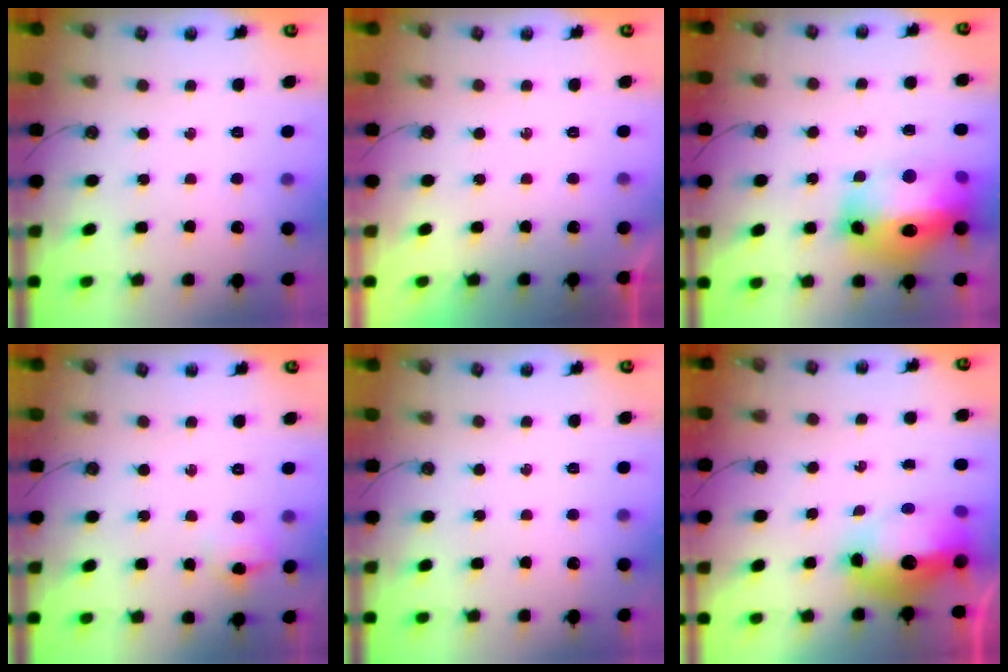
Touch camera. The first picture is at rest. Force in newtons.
{"total": 0.0}
{"total": 18.9, "press": 18.8, "slide": 1.4}
{"total": 5.4, "press": 5.4, "slide": 0.9}
{"total": 0.0}
{"total": 15.2, "press": 15.1, "slide": 1.8}